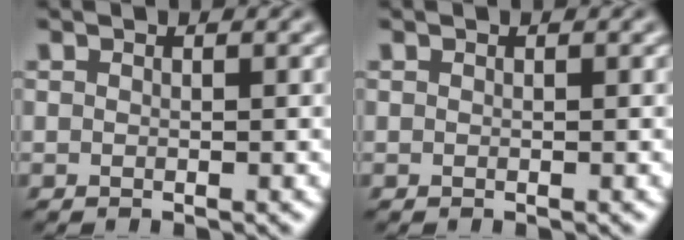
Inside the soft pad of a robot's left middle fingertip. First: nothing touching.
{"total": 0.0}